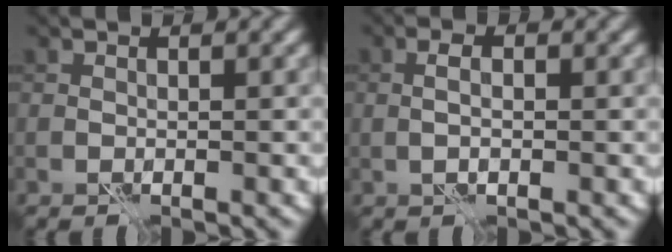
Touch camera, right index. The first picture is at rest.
{"total": 1.7, "force": [-0.1, 0.7, 1.6], "torque": [-0.028, 0.001, -0.003]}